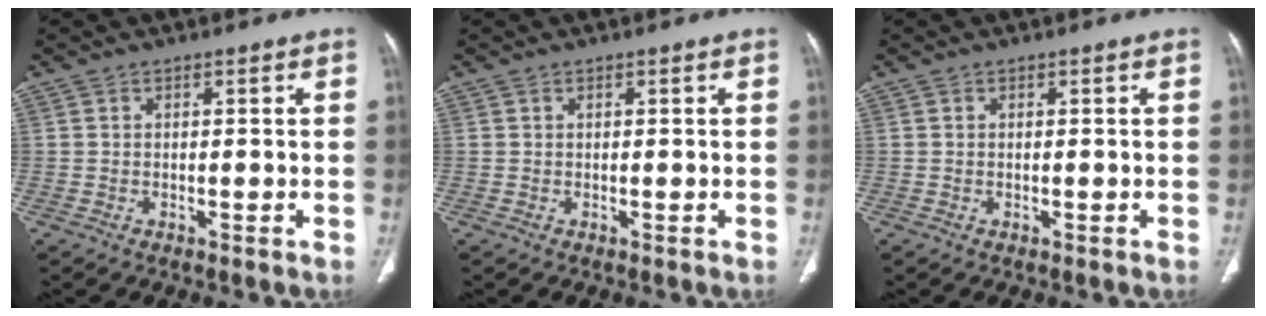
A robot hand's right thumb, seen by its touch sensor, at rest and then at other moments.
{"total": 0.0}
{"total": 0.0}